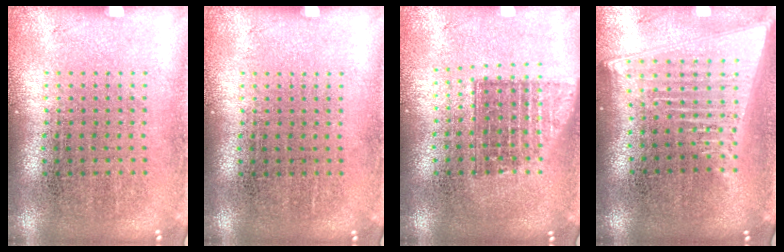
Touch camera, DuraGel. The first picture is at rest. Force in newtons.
{"total": 0.0}
{"total": 1.4, "press": 1.1, "slide": 0.8}
{"total": 2.0, "press": 1.7, "slide": 1.1}